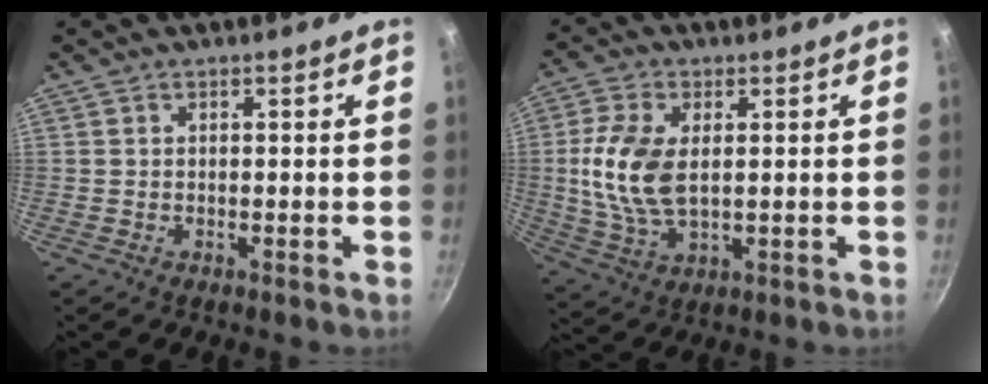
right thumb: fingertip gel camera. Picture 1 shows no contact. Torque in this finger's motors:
{"motor_torque": [0.47, 0.00, 0.75, -0.56, 0.29]}